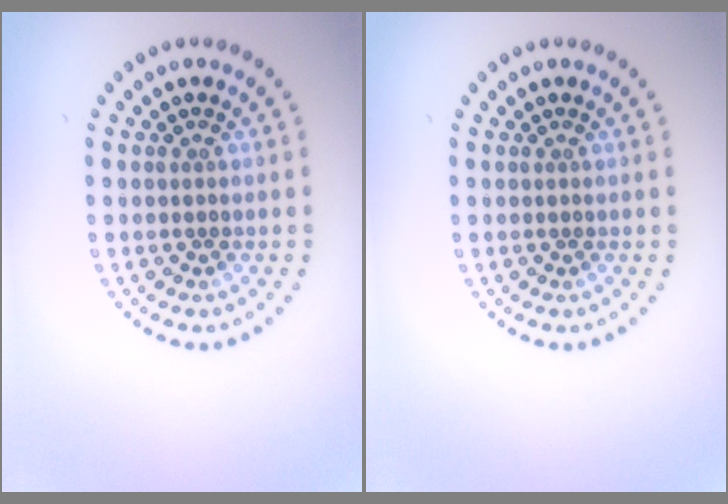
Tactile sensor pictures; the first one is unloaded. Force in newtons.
{"total": 0.0}